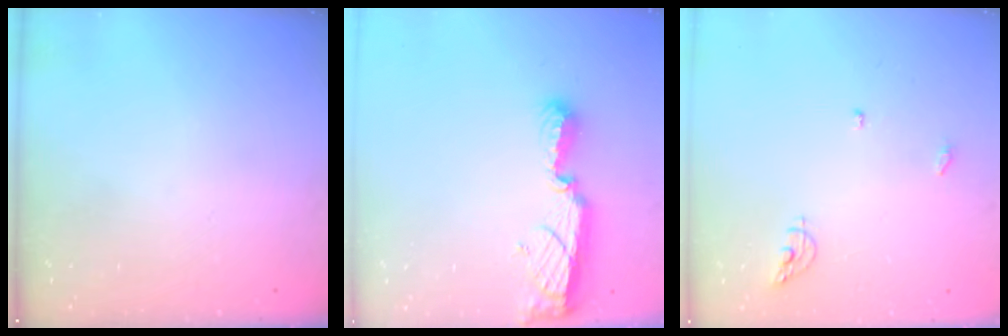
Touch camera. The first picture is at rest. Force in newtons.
{"total": 11.4, "press": 10.2, "slide": 4.9}
{"total": 5.9, "press": 5.9, "slide": 0.2}